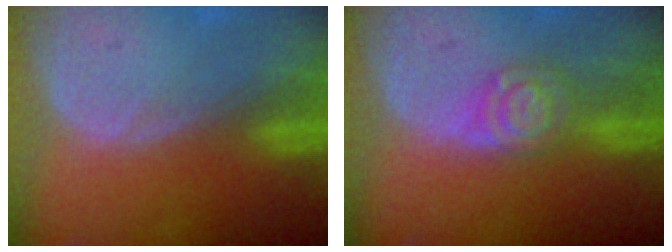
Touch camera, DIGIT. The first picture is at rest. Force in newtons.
{"total": 5.2, "press": 5.2, "slide": 0.2}